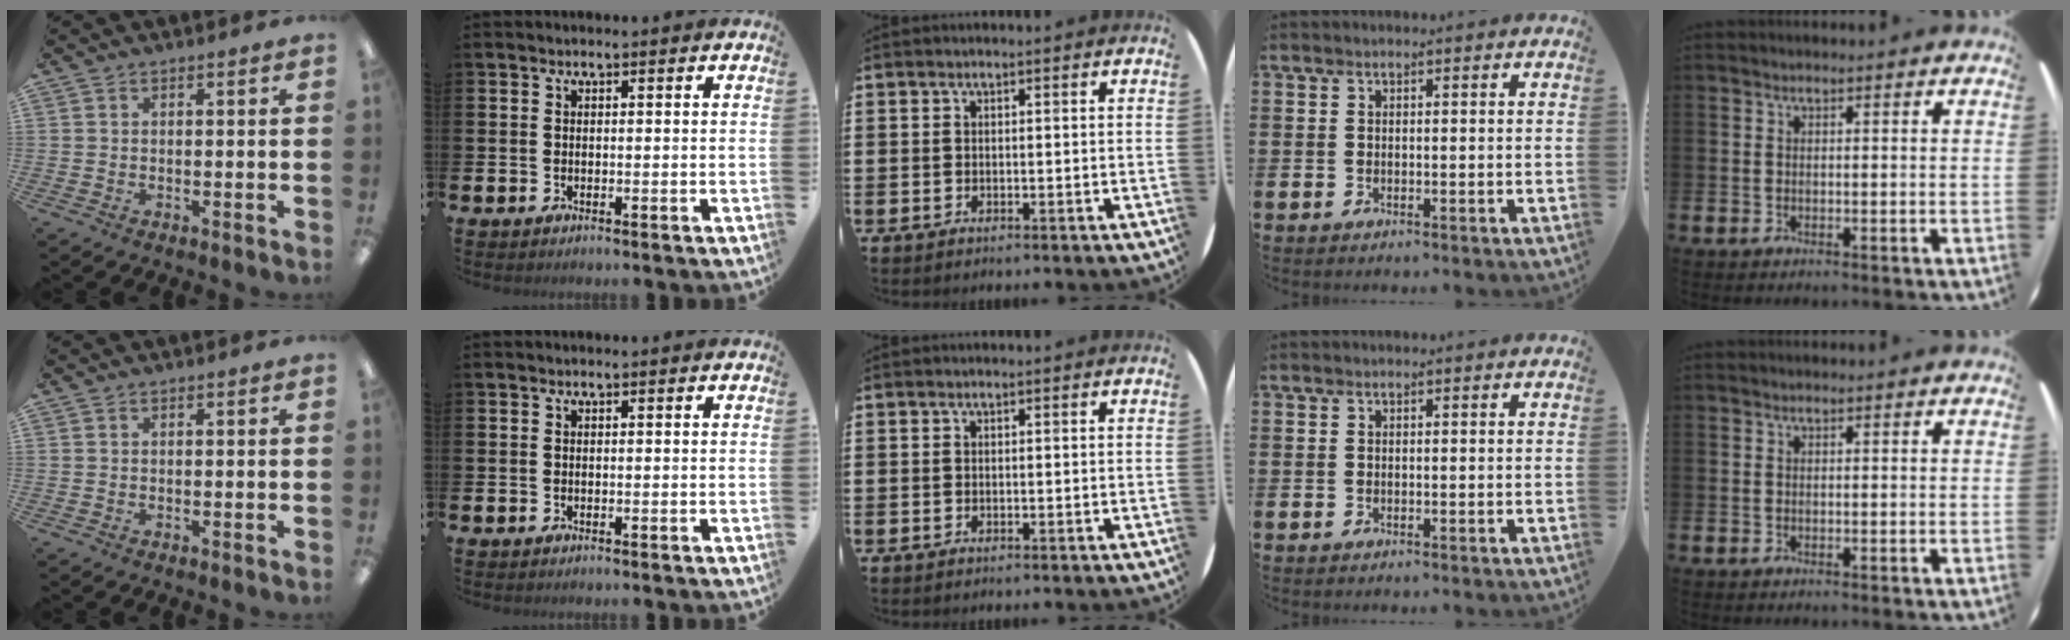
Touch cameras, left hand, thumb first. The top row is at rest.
{}